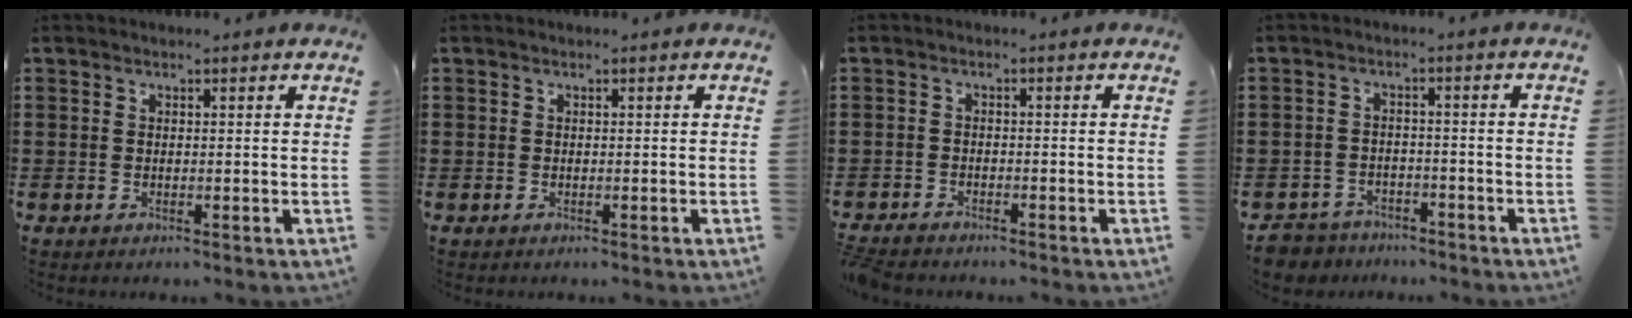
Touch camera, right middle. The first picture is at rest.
{"total": 0.0}
{"total": 1.9, "force": [-1.8, 0.3, 0.2], "torque": [-0.016, -0.002, -0.042]}
{"total": 3.7, "force": [-3.6, 0.8, -0.2], "torque": [-0.018, -0.005, -0.082]}